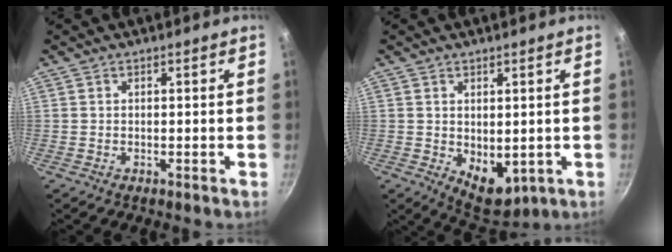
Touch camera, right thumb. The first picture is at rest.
{"total": 6.9, "force": [-0.2, 4.4, 5.4], "torque": [-0.055, -0.016, 0.015]}